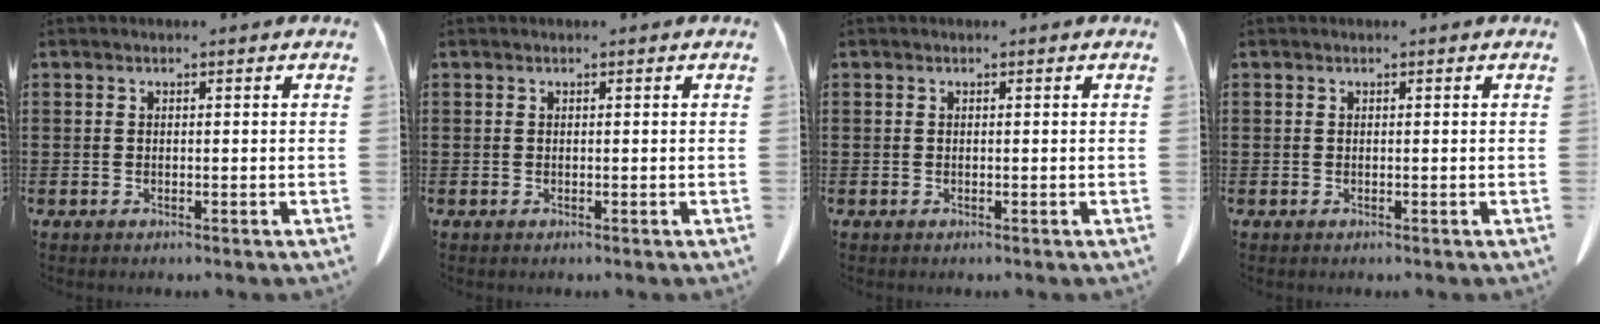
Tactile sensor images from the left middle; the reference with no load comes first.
{"total": 0.0}
{"total": 0.0}
{"total": 0.0}